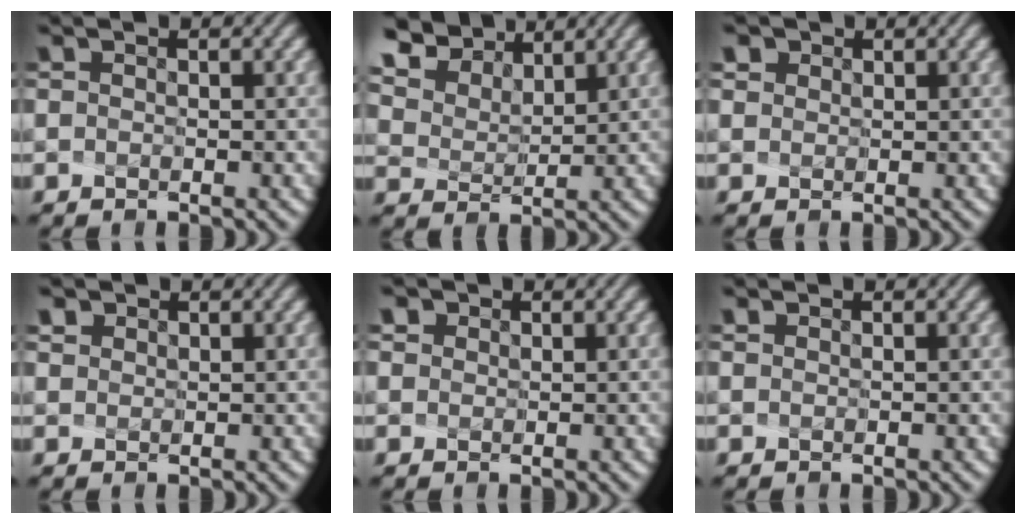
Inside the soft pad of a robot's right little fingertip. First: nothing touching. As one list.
[{"total": 7.8, "force": [6.2, 3.8, 2.5], "torque": [-0.100, 0.012, 0.123]}, {"total": 2.2, "force": [1.3, 1.6, 0.7], "torque": [-0.004, 0.020, 0.009]}, {"total": 1.5, "force": [1.0, 1.0, 0.3], "torque": [-0.011, 0.014, 0.018]}, {"total": 2.0, "force": [1.1, 1.6, 0.6], "torque": [-0.002, 0.022, 0.004]}, {"total": 0.0}]